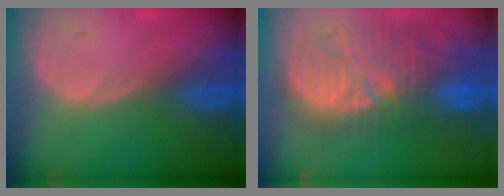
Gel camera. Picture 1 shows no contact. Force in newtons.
{"total": 12.3, "press": 11.7, "slide": 3.8}